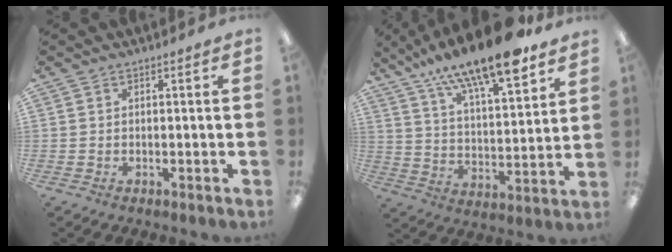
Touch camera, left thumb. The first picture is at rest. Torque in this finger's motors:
{"motor_torque": [0.89, 0.14, 1.76, -1.01, 0.28]}